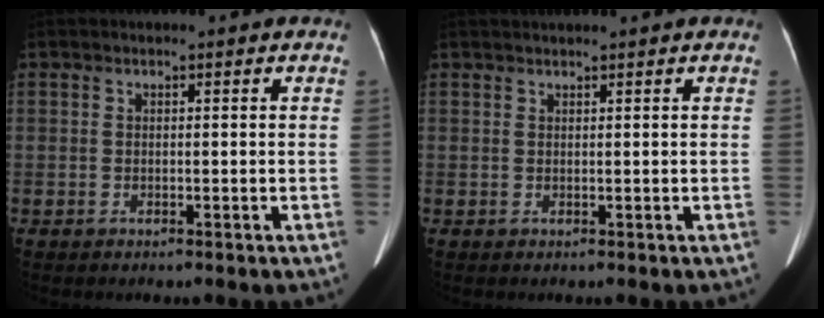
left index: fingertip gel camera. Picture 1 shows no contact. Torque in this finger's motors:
{"motor_torque": [0.28, -1.39, 0.00, -0.02]}